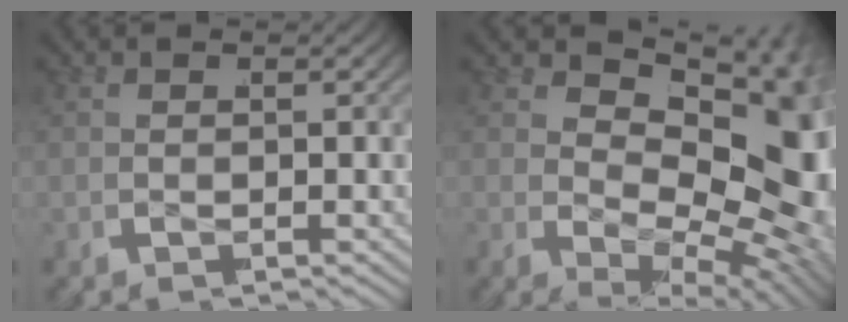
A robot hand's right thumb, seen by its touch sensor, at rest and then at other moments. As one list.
[{"total": 16.4, "force": [-0.9, 9.8, 13.1], "torque": [-0.208, -0.038, 0.005]}]